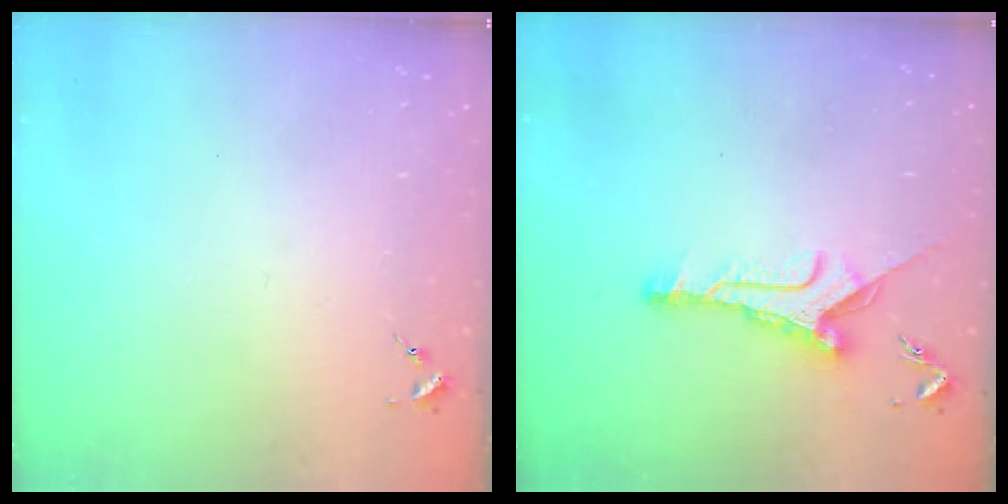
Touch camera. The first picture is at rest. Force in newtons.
{"total": 9.9, "press": 9.9, "slide": 0.4}